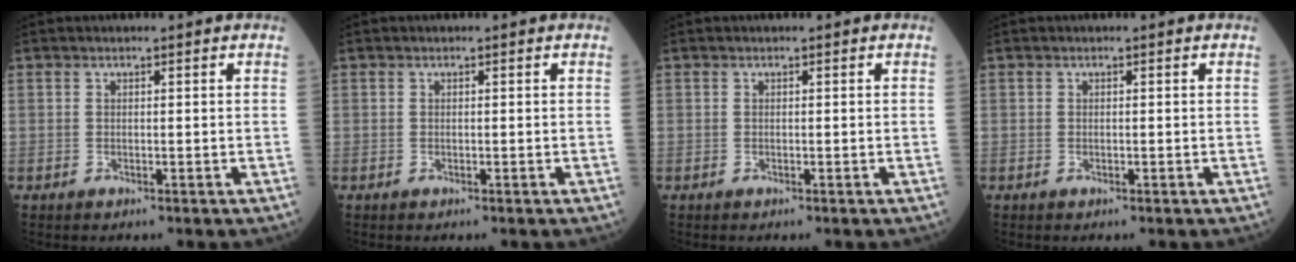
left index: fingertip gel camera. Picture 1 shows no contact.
{"total": 0.0}
{"total": 0.0}
{"total": 0.0}